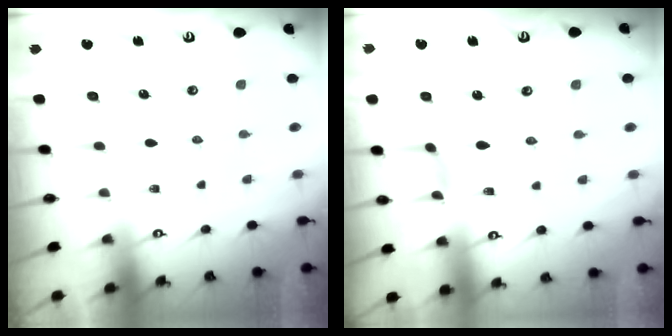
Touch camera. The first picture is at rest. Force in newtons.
{"total": 0.0}